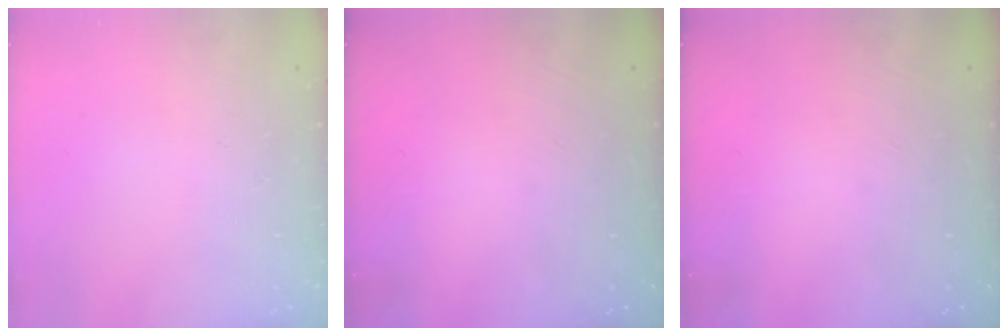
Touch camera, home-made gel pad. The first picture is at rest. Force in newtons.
{"total": 0.0}
{"total": 0.0}